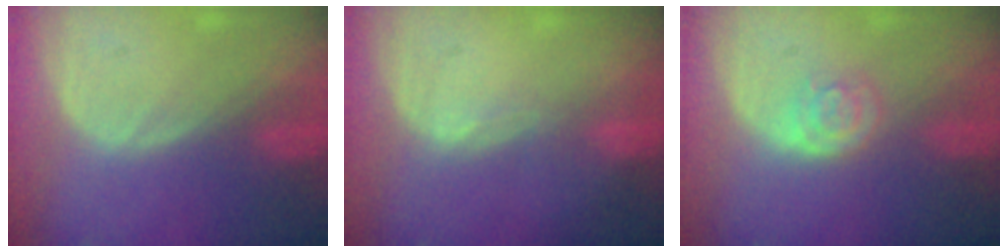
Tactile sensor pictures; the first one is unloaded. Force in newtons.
{"total": 1.0, "press": 0.7, "slide": 0.7}
{"total": 3.3, "press": 3.3, "slide": 0.1}